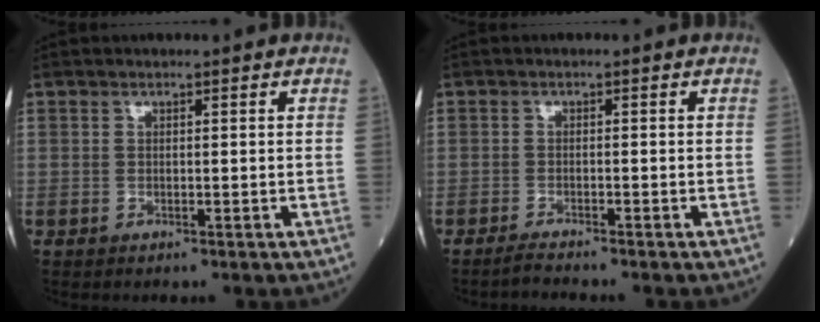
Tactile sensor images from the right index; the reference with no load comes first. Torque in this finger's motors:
{"motor_torque": [-0.15, -0.13, 0.06, 0.02]}